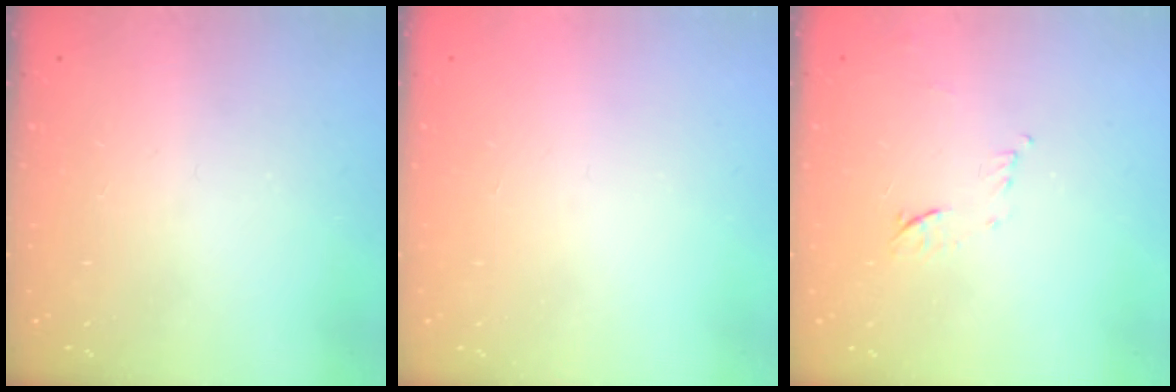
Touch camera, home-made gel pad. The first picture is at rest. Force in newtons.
{"total": 1.5, "press": 1.5, "slide": 0.1}
{"total": 7.6, "press": 7.6, "slide": 0.9}